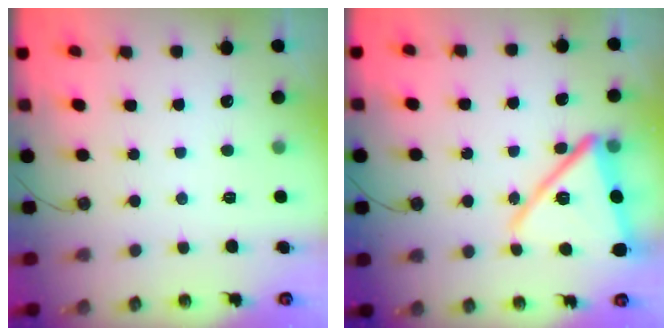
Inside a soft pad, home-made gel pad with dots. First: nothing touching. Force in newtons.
{"total": 17.4, "press": 17.3, "slide": 1.3}